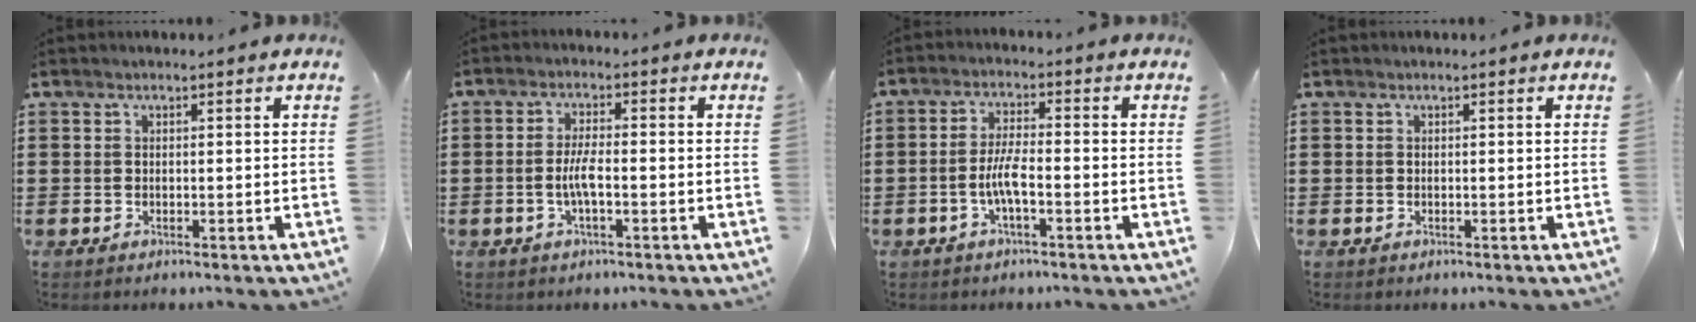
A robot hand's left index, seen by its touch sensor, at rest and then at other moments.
{"total": 3.9, "force": [-1.1, 0.8, 3.7], "torque": [-0.086, -0.005, -0.028]}
{"total": 4.7, "force": [-1.7, 1.0, 4.2], "torque": [-0.102, -0.005, -0.041]}
{"total": 0.0}